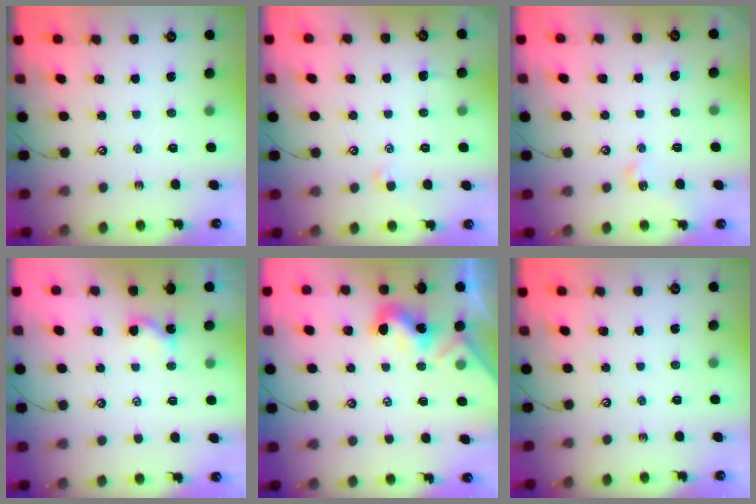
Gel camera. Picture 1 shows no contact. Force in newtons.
{"total": 0.8, "press": 0.7, "slide": 0.4}
{"total": 1.9, "press": 1.9, "slide": 0.1}
{"total": 1.6, "press": 1.5, "slide": 0.3}
{"total": 2.0, "press": 1.9, "slide": 0.4}
{"total": 0.0}